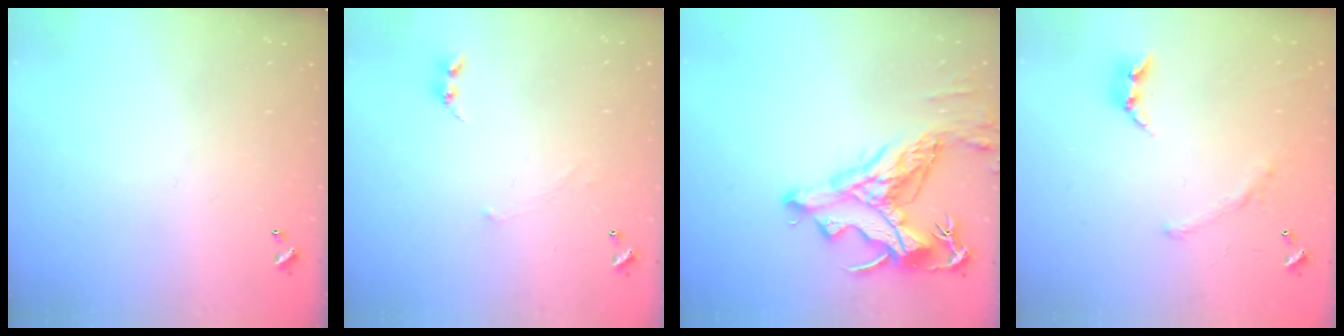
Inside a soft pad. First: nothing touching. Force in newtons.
{"total": 0.6, "press": 0.3, "slide": 0.5}
{"total": 11.2, "press": 11.0, "slide": 2.4}
{"total": 1.5, "press": 1.0, "slide": 1.2}